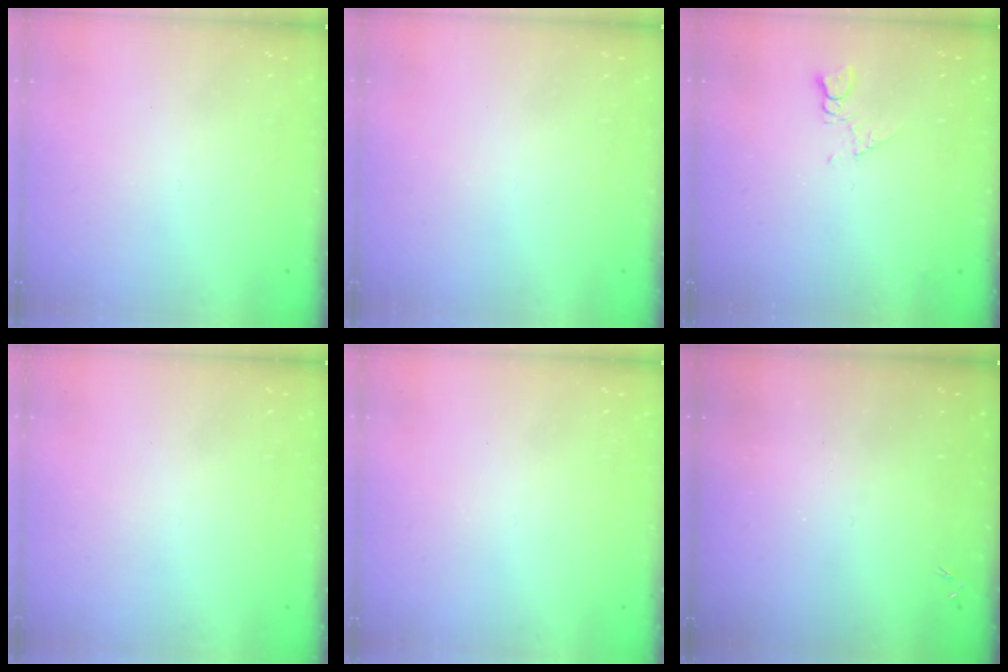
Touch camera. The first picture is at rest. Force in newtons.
{"total": 0.0}
{"total": 5.2, "press": 5.1, "slide": 0.7}
{"total": 0.0}
{"total": 0.0}
{"total": 0.0}